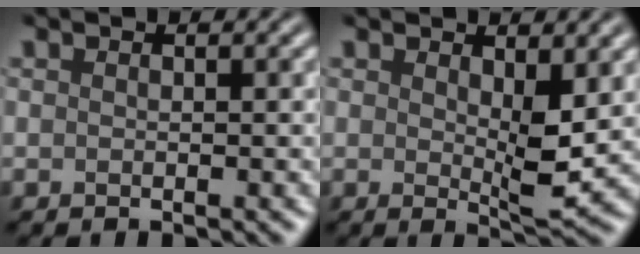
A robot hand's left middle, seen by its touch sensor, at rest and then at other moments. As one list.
[{"total": 3.3, "force": [1.0, 1.0, 3.0], "torque": [-0.049, -0.010, 0.018]}]